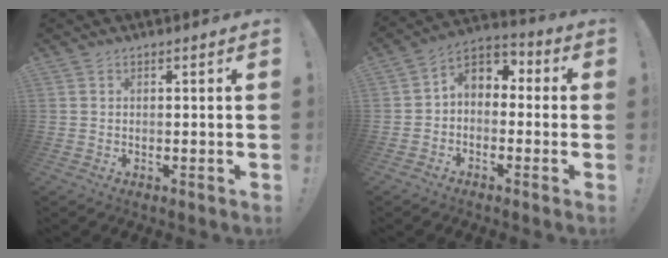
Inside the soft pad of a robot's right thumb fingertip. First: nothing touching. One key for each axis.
{"total": 5.9, "fx": -0.5, "fy": 4.7, "fz": 3.5, "tx": -0.056, "ty": 0.012, "tz": -0.002}